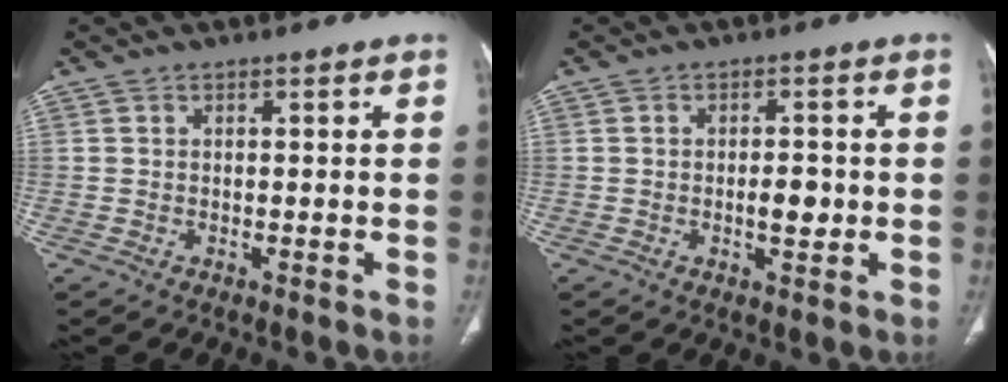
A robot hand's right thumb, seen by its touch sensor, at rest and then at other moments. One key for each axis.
{"total": 3.7, "fx": -0.5, "fy": 1.8, "fz": 3.2, "tx": -0.044, "ty": 0.001, "tz": -0.007}